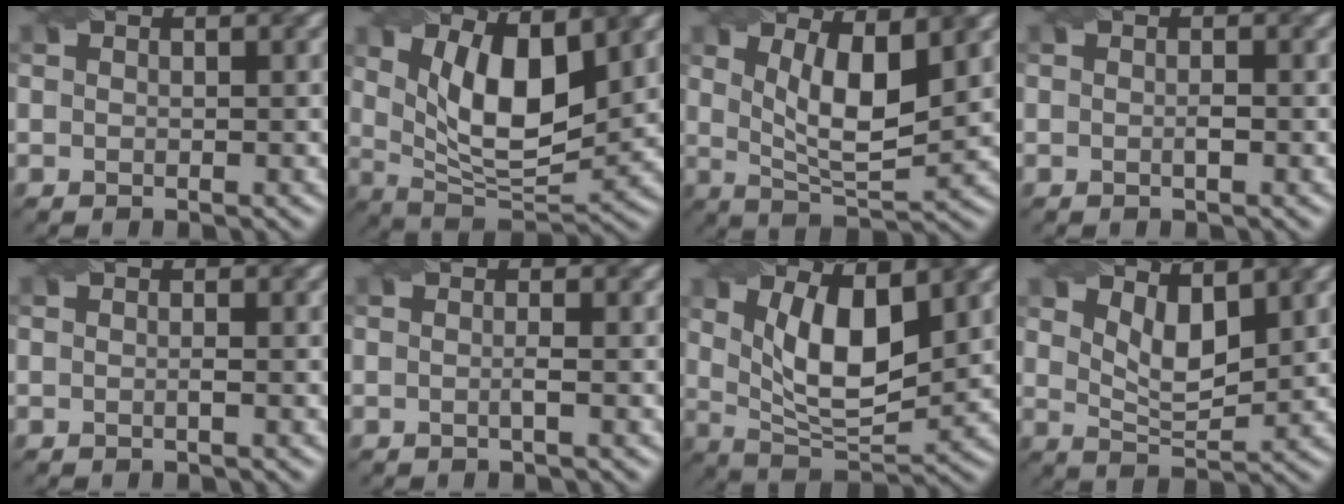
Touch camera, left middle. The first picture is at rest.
{"total": 9.2, "force": [3.1, 3.8, 7.8], "torque": [-0.136, -0.010, 0.051]}
{"total": 6.9, "force": [2.2, 2.3, 6.1], "torque": [-0.106, -0.007, 0.039]}
{"total": 0.7, "force": [-0.3, 0.1, 0.7], "torque": [-0.013, 0.000, -0.003]}
{"total": 0.5, "force": [-0.2, 0.0, 0.4], "torque": [-0.011, -0.003, -0.004]}
{"total": 0.9, "force": [-0.3, 0.1, 0.8], "torque": [-0.016, -0.003, -0.006]}
{"total": 8.3, "force": [2.7, 3.3, 7.1], "torque": [-0.131, -0.006, 0.046]}
{"total": 4.0, "force": [2.1, 1.6, 3.1], "torque": [-0.063, -0.008, 0.037]}